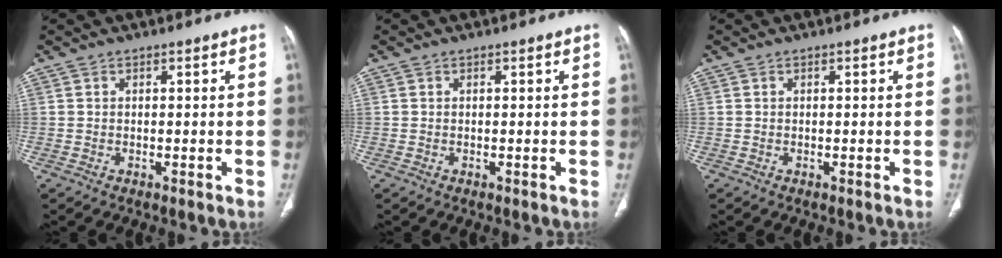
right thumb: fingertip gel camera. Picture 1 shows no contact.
{"total": 0.0}
{"total": 0.0}